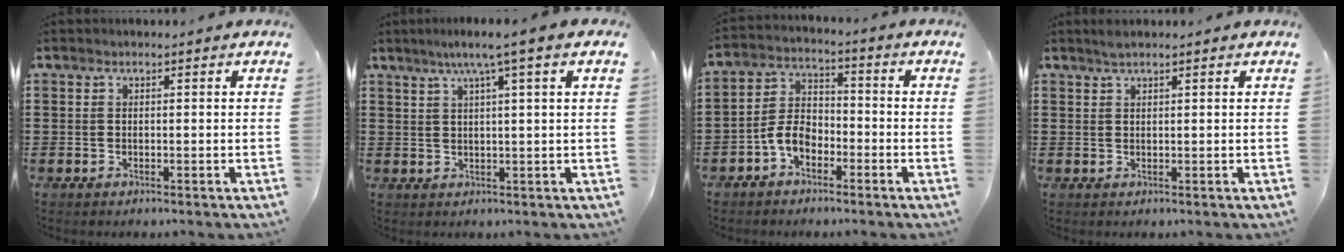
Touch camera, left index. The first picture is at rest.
{"total": 4.4, "force": [2.2, -0.7, 3.8], "torque": [-0.077, -0.001, 0.033]}
{"total": 5.5, "force": [-3.3, 3.3, 3.0], "torque": [-0.083, 0.006, -0.071]}
{"total": 1.4, "force": [1.0, 0.1, 0.9], "torque": [-0.019, 0.001, 0.019]}